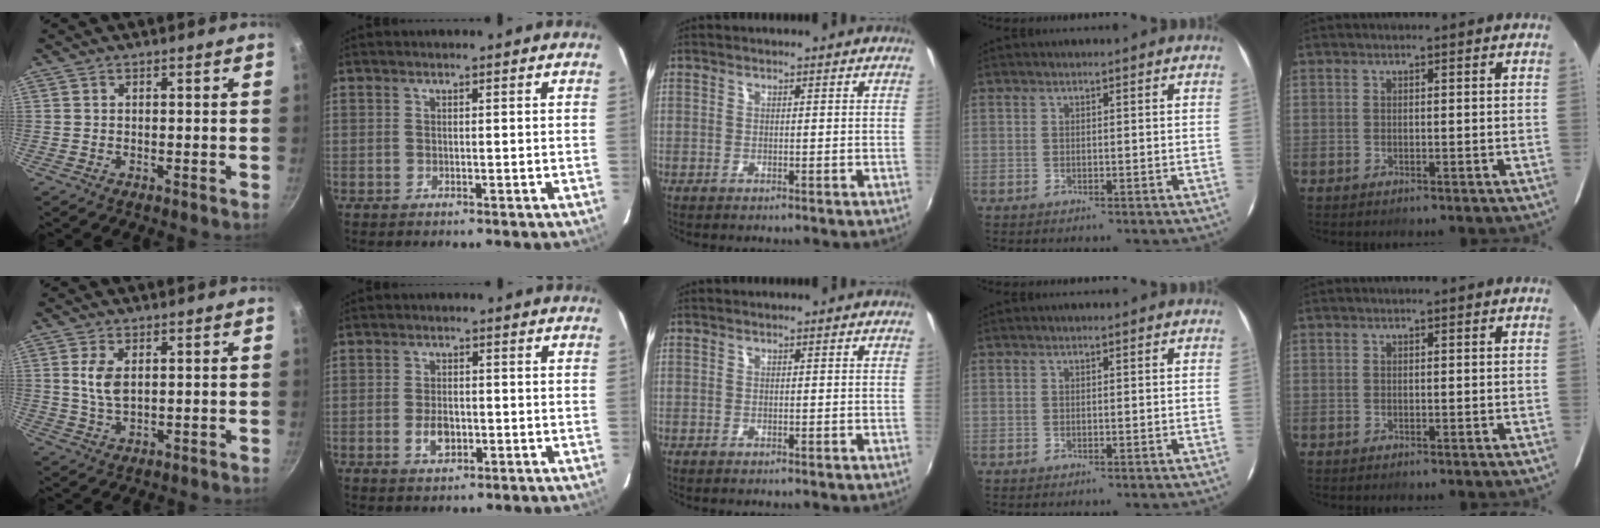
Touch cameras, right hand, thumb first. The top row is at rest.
{"thumb": {"total": 5.1, "force": [1.1, 2.8, 4.2], "torque": [-0.082, -0.007, 0.025]}, "index": {"total": 4.3, "force": [-1.2, 2.6, 3.2], "torque": [-0.062, -0.001, -0.018]}}